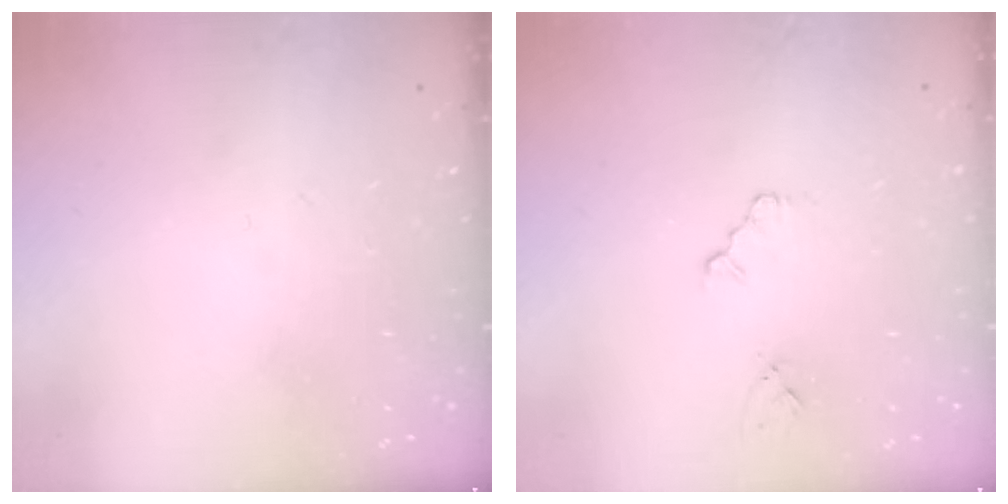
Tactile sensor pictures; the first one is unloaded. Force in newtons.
{"total": 2.3, "press": 2.2, "slide": 0.4}